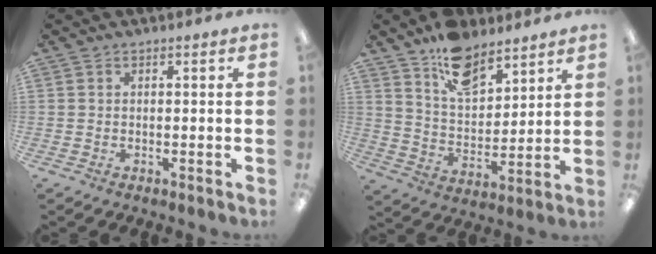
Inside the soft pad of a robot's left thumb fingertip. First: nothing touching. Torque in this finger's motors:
{"motor_torque": [0.30, 0.27, 1.00, -1.78, 0.05]}